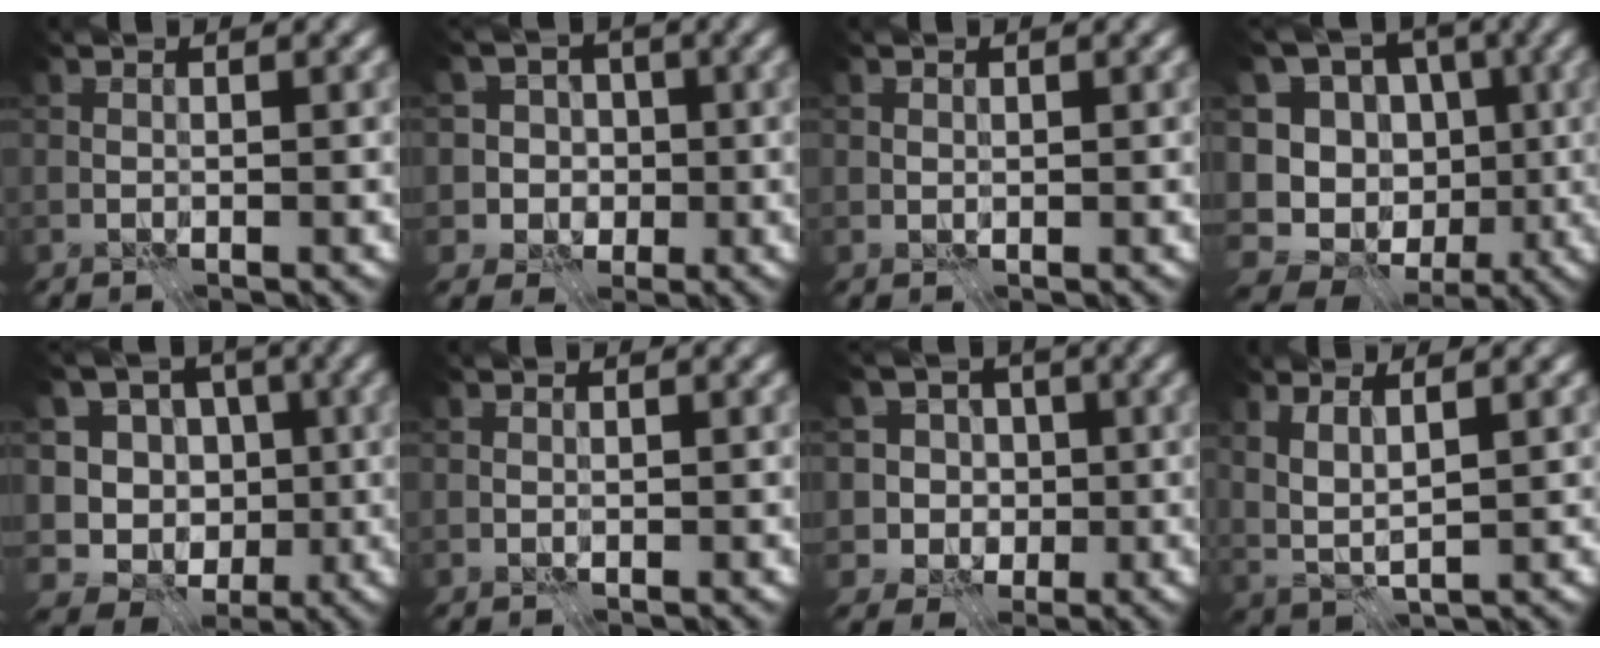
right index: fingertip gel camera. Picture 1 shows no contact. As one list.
[{"total": 5.0, "force": [0.5, 4.8, 1.4], "torque": [-0.004, 0.016, -0.009]}, {"total": 0.6, "force": [0.3, 0.5, 0.2], "torque": [-0.003, -0.001, 0.004]}, {"total": 13.3, "force": [-2.6, 11.9, 5.4], "torque": [-0.128, 0.014, -0.046]}, {"total": 10.7, "force": [-1.4, 9.9, 3.7], "torque": [-0.083, 0.025, -0.038]}, {"total": 0.0}, {"total": 5.3, "force": [1.1, 4.9, 1.8], "torque": [-0.010, 0.006, -0.001]}, {"total": 2.9, "force": [1.2, 0.7, 2.5], "torque": [-0.059, -0.005, 0.024]}]